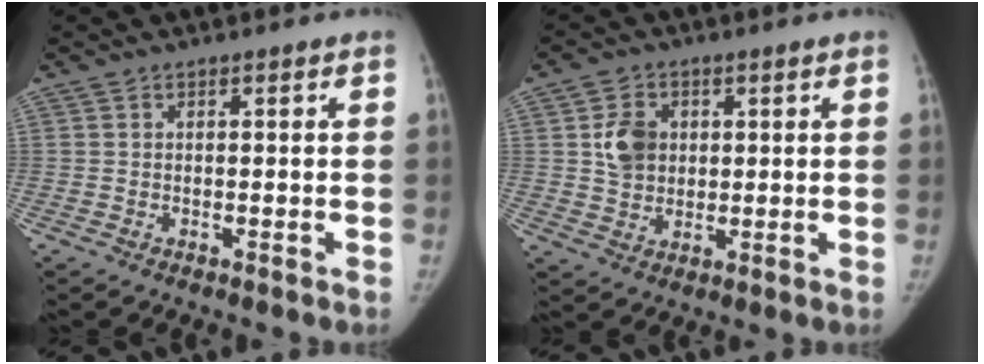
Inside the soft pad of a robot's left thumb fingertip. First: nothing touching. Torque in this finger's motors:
{"motor_torque": [0.93, 0.99, 0.24, -0.25, 0.04]}